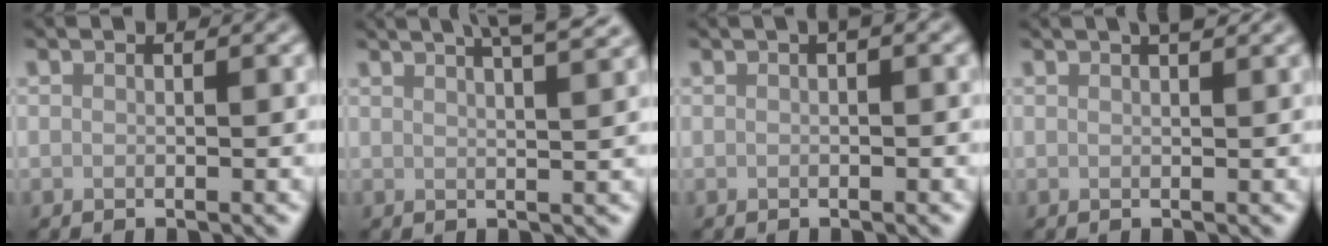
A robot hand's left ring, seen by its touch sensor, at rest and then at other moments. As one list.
[{"total": 7.9, "force": [5.4, 2.8, 5.1], "torque": [-0.031, 0.047, 0.041]}, {"total": 1.2, "force": [0.4, 0.1, 1.1], "torque": [-0.016, 0.011, 0.008]}, {"total": 2.2, "force": [1.6, 0.5, 1.5], "torque": [-0.012, 0.006, 0.013]}]